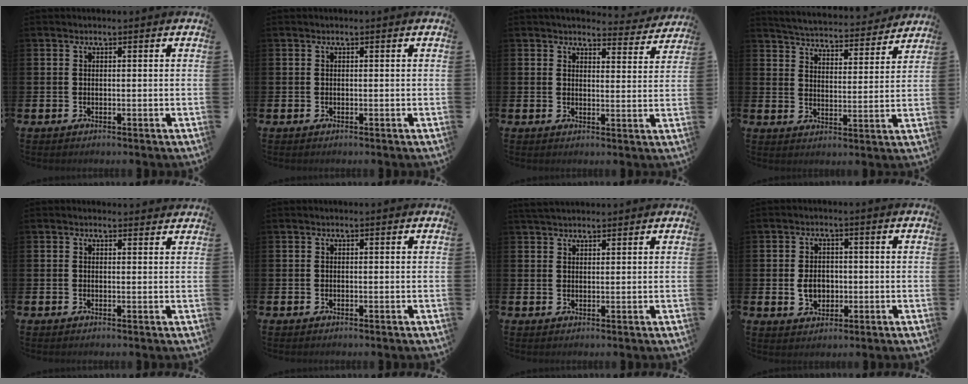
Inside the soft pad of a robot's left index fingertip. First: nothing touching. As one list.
[{"total": 0.0}, {"total": 3.9, "force": [3.8, 0.9, 0.5], "torque": [-0.009, -0.027, 0.064]}, {"total": 5.0, "force": [4.9, 0.6, 0.2], "torque": [-0.030, -0.040, 0.084]}, {"total": 0.9, "force": [0.8, 0.3, 0.1], "torque": [0.007, 0.001, 0.013]}, {"total": 0.0}, {"total": 2.6, "force": [2.5, 0.7, 0.5], "torque": [-0.004, -0.008, 0.044]}, {"total": 3.8, "force": [-0.4, 2.9, 2.3], "torque": [-0.027, 0.000, -0.015]}]